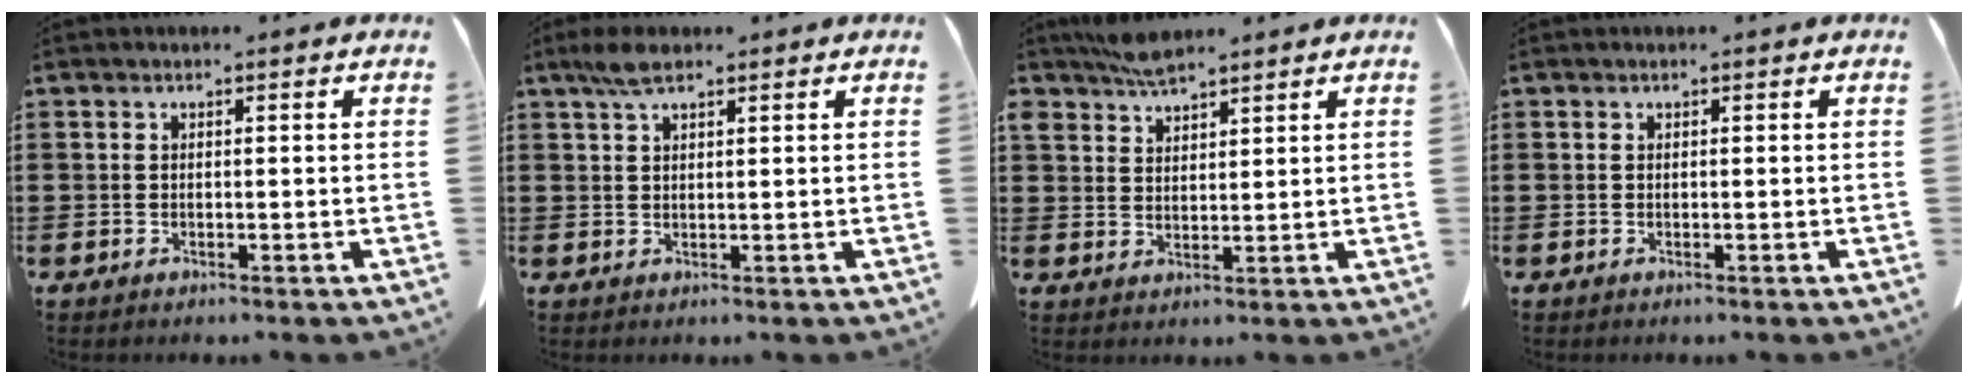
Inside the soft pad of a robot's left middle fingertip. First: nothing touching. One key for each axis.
{"total": 3.4, "fx": 2.1, "fy": 1.1, "fz": 2.5, "tx": -0.055, "ty": 0.004, "tz": 0.038}
{"total": 3.9, "fx": 3.6, "fy": 1.2, "fz": 1.0, "tx": -0.031, "ty": -0.005, "tz": 0.071}
{"total": 0.0}